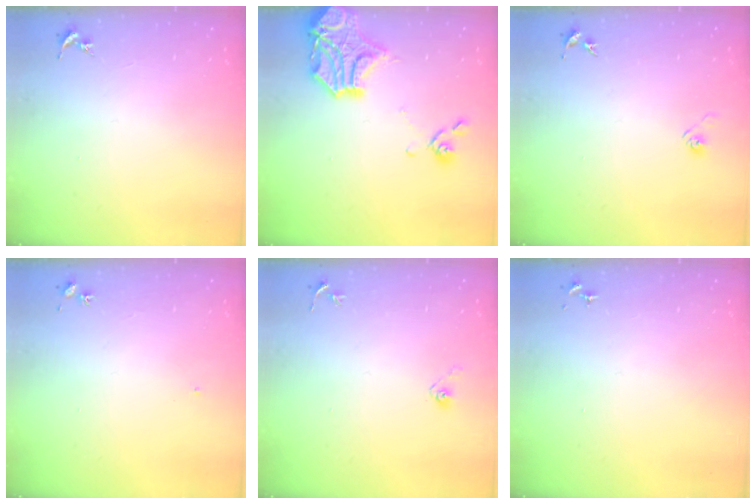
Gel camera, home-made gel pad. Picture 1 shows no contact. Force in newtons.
{"total": 15.9, "press": 15.6, "slide": 2.9}
{"total": 2.9, "press": 2.8, "slide": 0.8}
{"total": 4.4, "press": 4.4, "slide": 0.5}
{"total": 3.5, "press": 3.2, "slide": 1.5}
{"total": 0.0}